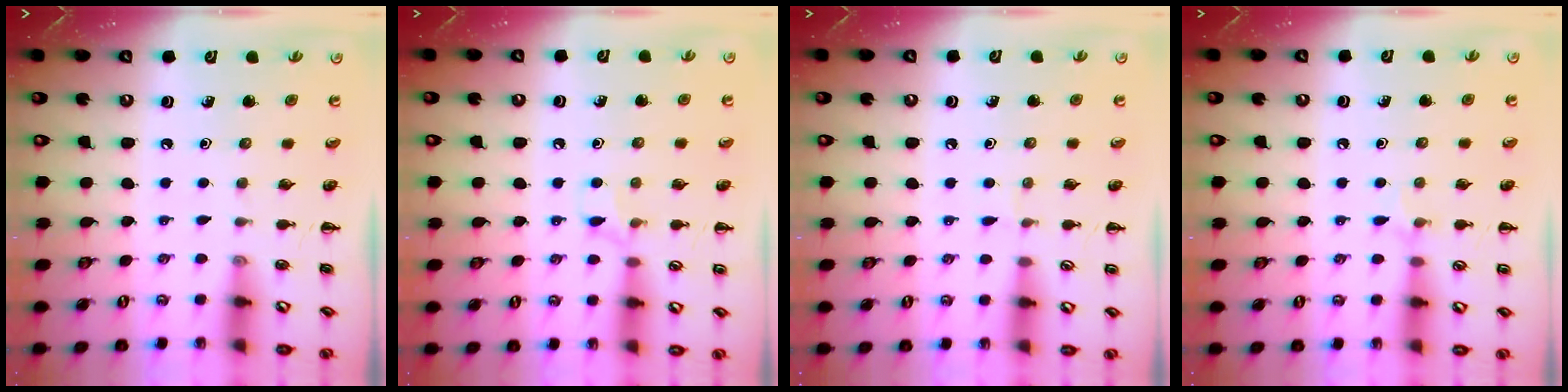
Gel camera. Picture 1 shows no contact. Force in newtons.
{"total": 6.4, "press": 6.2, "slide": 1.9}
{"total": 3.8, "press": 3.5, "slide": 1.5}
{"total": 5.3, "press": 5.0, "slide": 1.7}